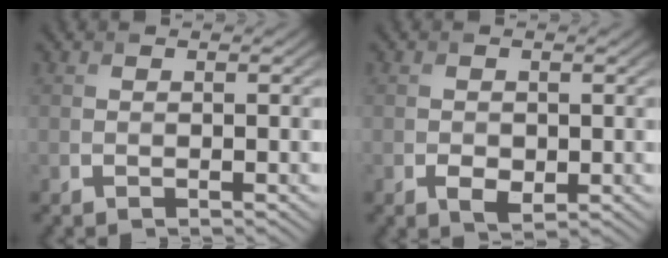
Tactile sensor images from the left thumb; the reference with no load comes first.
{"total": 2.0, "force": [-0.5, 1.4, 1.3], "torque": [-0.027, -0.009, -0.007]}